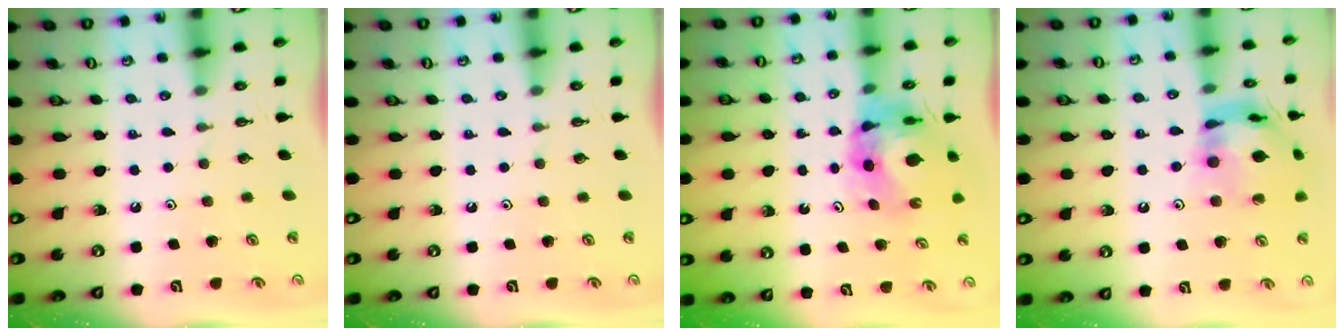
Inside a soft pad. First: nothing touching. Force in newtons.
{"total": 0.0}
{"total": 9.6, "press": 9.5, "slide": 1.0}
{"total": 16.4, "press": 16.4, "slide": 1.3}